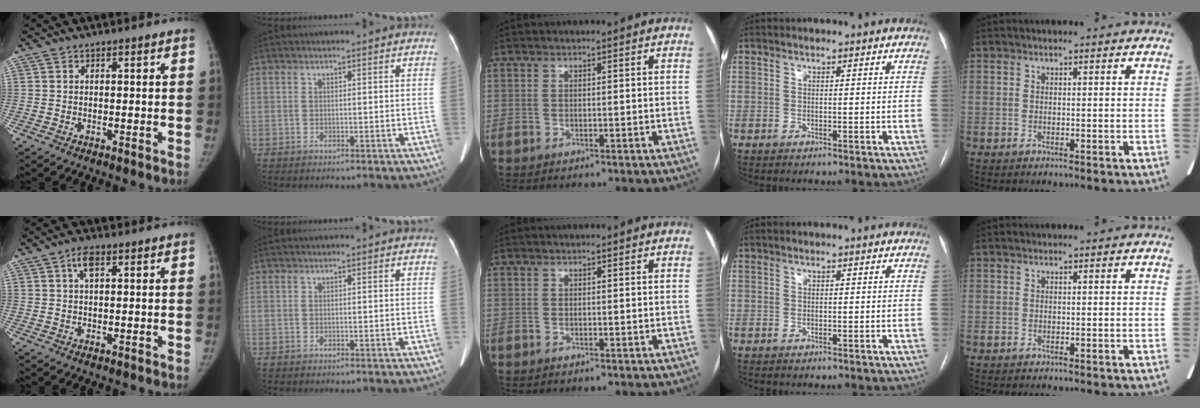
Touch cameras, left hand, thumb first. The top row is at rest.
{"thumb": {"total": 3.0, "force": [1.2, 1.4, 2.4], "torque": [-0.043, 0.006, 0.021]}, "index": {"total": 0.5, "force": [0.5, 0.1, 0.1], "torque": [-0.004, 0.001, 0.001]}}